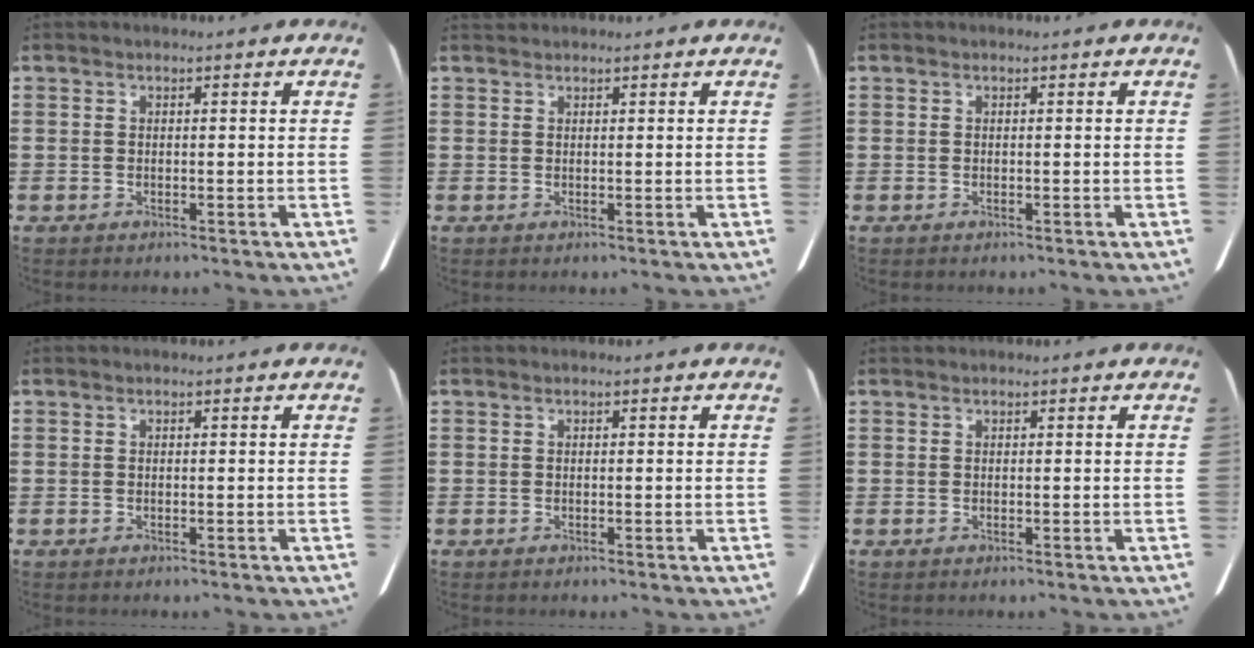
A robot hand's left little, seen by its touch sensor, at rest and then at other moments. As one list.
[{"total": 0.8, "force": [0.8, 0.2, 0.1], "torque": [-0.002, 0.003, 0.014]}, {"total": 0.0}, {"total": 0.0}, {"total": 0.0}, {"total": 0.0}]